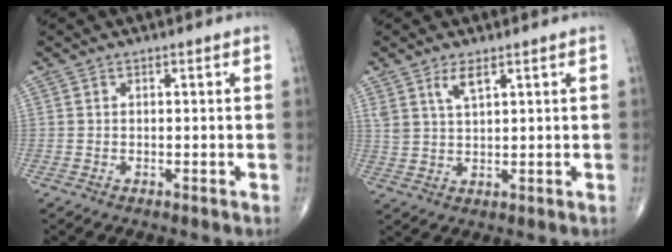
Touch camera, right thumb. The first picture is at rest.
{"total": 3.9, "force": [2.4, 1.2, 2.8], "torque": [-0.055, -0.012, 0.052]}